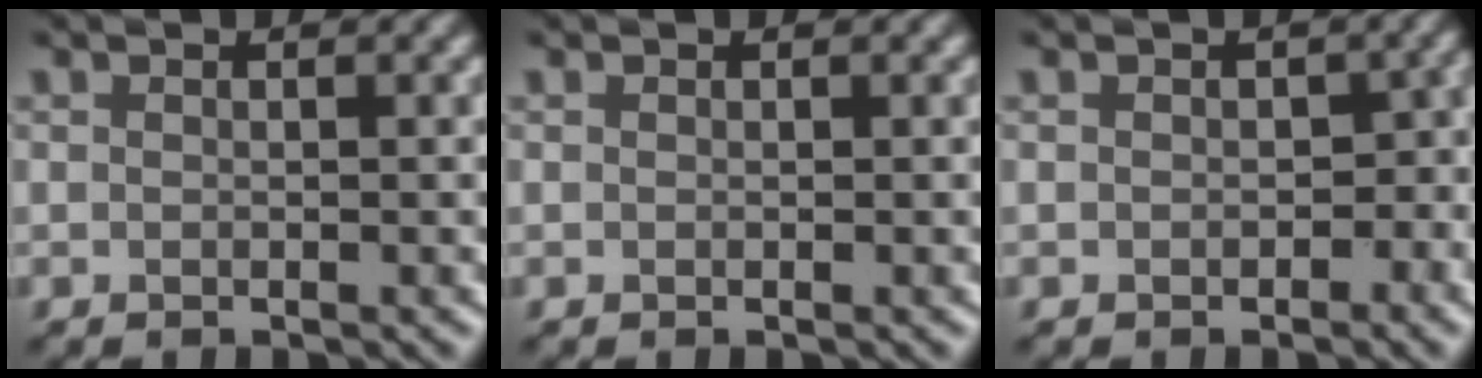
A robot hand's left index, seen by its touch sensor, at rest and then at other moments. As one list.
[{"total": 0.0}, {"total": 1.8, "force": [-0.4, 1.4, 1.1], "torque": [-0.008, -0.004, -0.008]}]